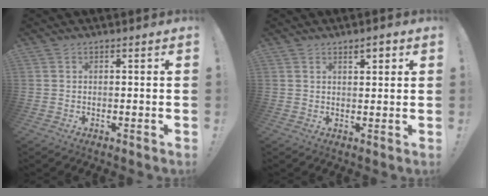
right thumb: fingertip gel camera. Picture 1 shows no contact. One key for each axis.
{"total": 2.9, "fx": 1.8, "fy": 0.9, "fz": 2.1, "tx": -0.022, "ty": -0.009, "tz": 0.026}